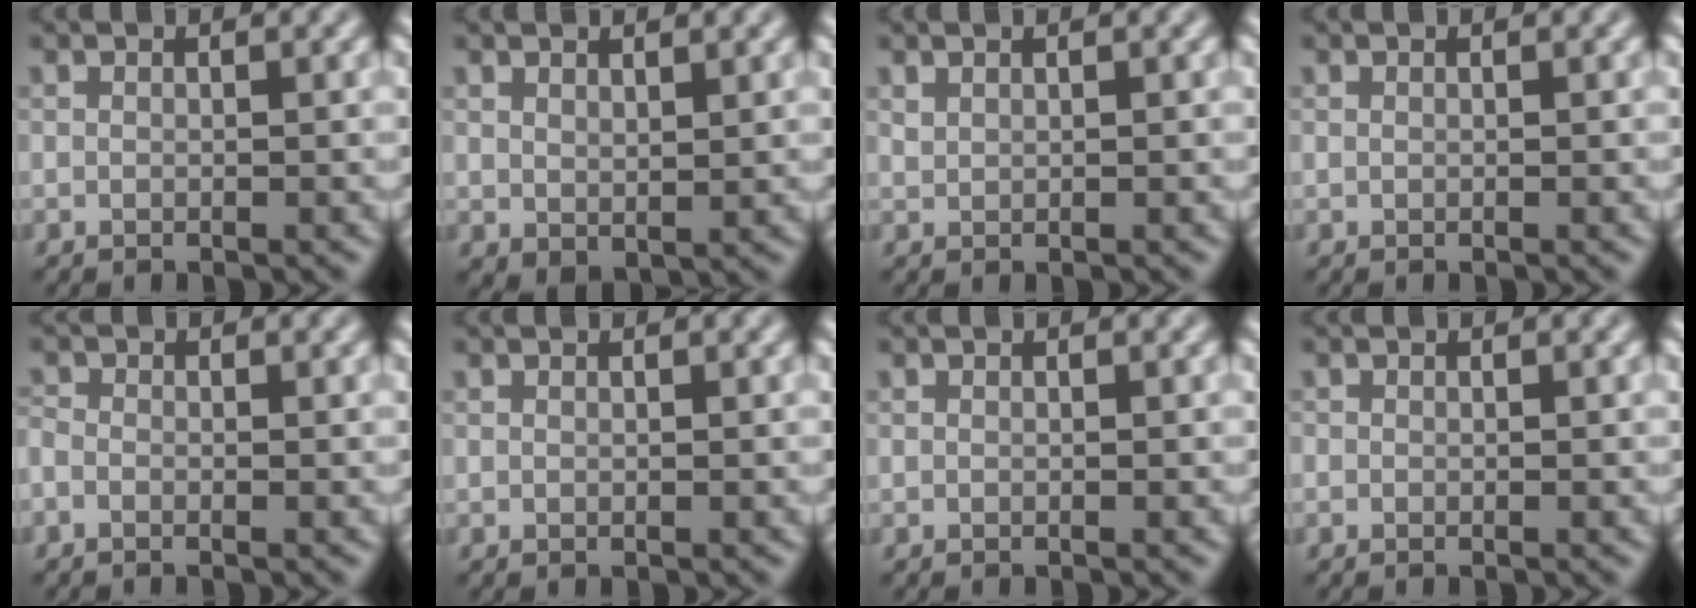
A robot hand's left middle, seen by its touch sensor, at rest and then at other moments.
{"total": 1.8, "force": [1.0, 0.9, 1.1], "torque": [-0.025, -0.006, 0.025]}
{"total": 0.6, "force": [0.5, 0.2, 0.1], "torque": [-0.004, 0.000, 0.015]}
{"total": 0.0}
{"total": 0.9, "force": [-0.5, 0.5, 0.5], "torque": [-0.017, -0.004, -0.012]}
{"total": 0.0}
{"total": 0.0}
{"total": 0.0}